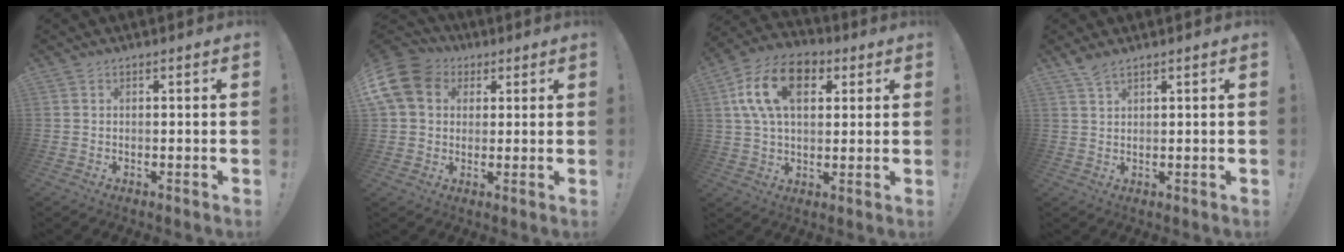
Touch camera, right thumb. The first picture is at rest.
{"total": 13.1, "force": [3.6, 10.5, 6.9], "torque": [-0.134, -0.005, 0.074]}
{"total": 17.1, "force": [5.7, 10.7, 12.0], "torque": [-0.215, -0.003, 0.103]}
{"total": 2.8, "force": [2.2, 0.6, 1.7], "torque": [-0.033, -0.012, 0.039]}